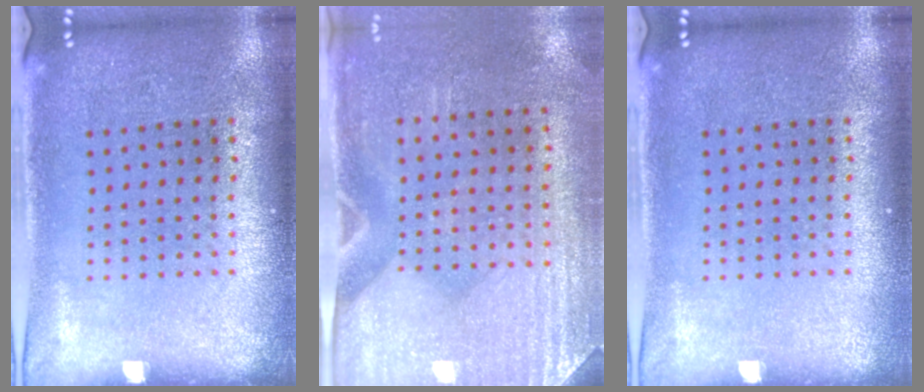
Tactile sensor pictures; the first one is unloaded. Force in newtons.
{"total": 3.0, "press": 2.6, "slide": 1.5}
{"total": 0.0}